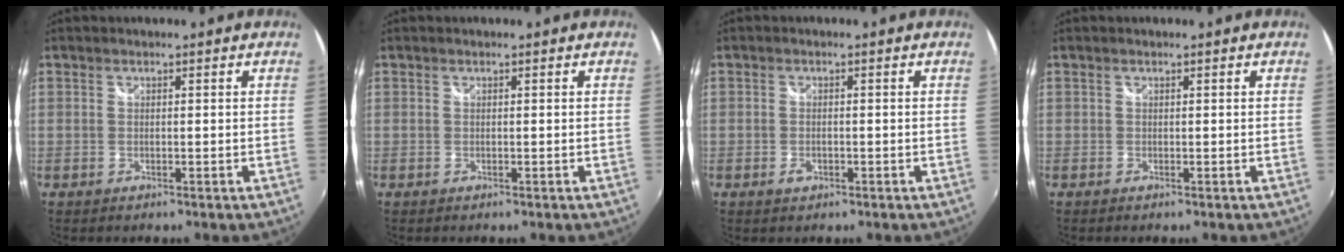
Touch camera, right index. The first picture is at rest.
{"total": 0.0}
{"total": 1.8, "force": [-0.9, 1.1, 1.2], "torque": [-0.024, -0.001, -0.015]}
{"total": 0.0}